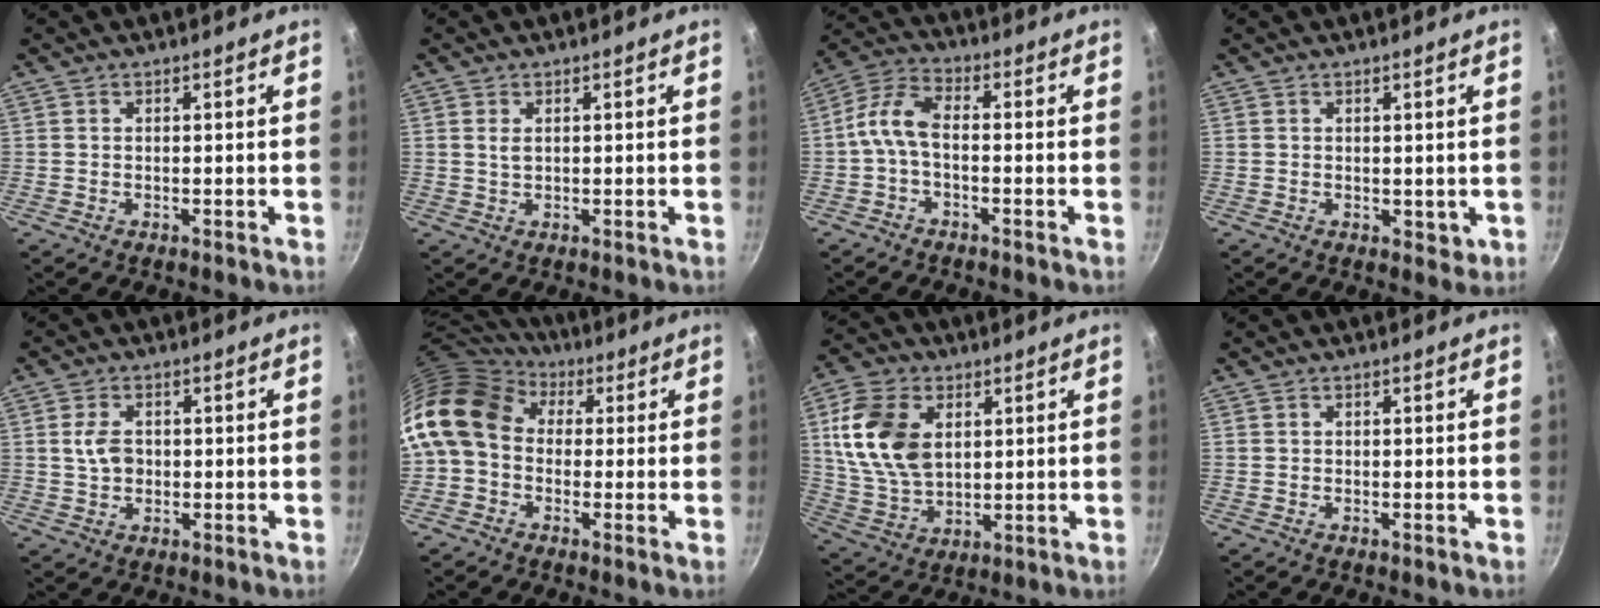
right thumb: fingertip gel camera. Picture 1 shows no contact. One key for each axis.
{"total": 1.8, "fx": 0.6, "fy": 1.0, "fz": 1.3, "tx": -0.025, "ty": -0.002, "tz": 0.012}
{"total": 7.2, "fx": -1.5, "fy": 3.5, "fz": 6.1, "tx": -0.137, "ty": 0.031, "tz": -0.042}
{"total": 2.3, "fx": 0.4, "fy": 1.7, "fz": 1.5, "tx": -0.015, "ty": -0.004, "tz": 0.008}
{"total": 4.6, "fx": 0.3, "fy": 3.3, "fz": 3.2, "tx": -0.053, "ty": 0.005, "tz": 0.004}
{"total": 14.4, "fx": 1.7, "fy": 11.3, "fz": 8.8, "tx": -0.158, "ty": 0.029, "tz": 0.008}
{"total": 15.2, "fx": 3.7, "fy": 10.1, "fz": 10.8, "tx": -0.191, "ty": -0.010, "tz": 0.080}
{"total": 0.0}